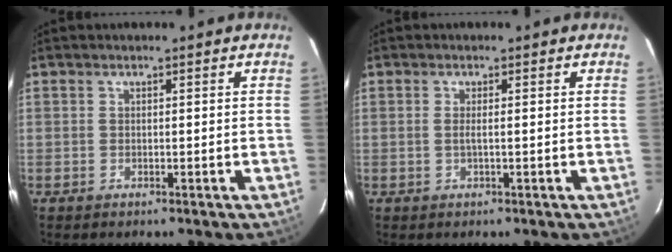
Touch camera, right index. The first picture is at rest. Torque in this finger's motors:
{"motor_torque": [-0.07, 0.18, -0.08, 0.00]}